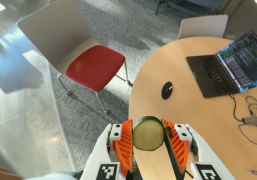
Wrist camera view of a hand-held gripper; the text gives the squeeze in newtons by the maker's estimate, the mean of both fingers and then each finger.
{"total": 9.7, "left": 9.9, "right": 9.4}